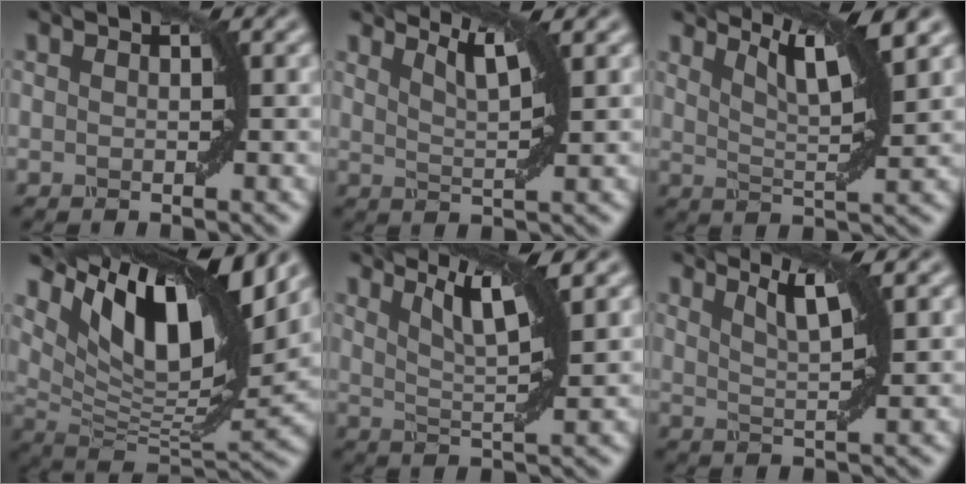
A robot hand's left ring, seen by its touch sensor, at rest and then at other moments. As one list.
[{"total": 3.2, "force": [2.2, 0.7, 2.2], "torque": [-0.036, 0.004, 0.037]}, {"total": 6.0, "force": [4.0, 1.2, 4.4], "torque": [-0.065, 0.009, 0.068]}, {"total": 12.5, "force": [6.7, 4.7, 9.5], "torque": [-0.165, 0.004, 0.129]}, {"total": 5.1, "force": [2.8, 1.1, 4.1], "torque": [-0.065, 0.008, 0.049]}, {"total": 3.2, "force": [1.8, 0.6, 2.6], "torque": [-0.040, 0.005, 0.034]}]